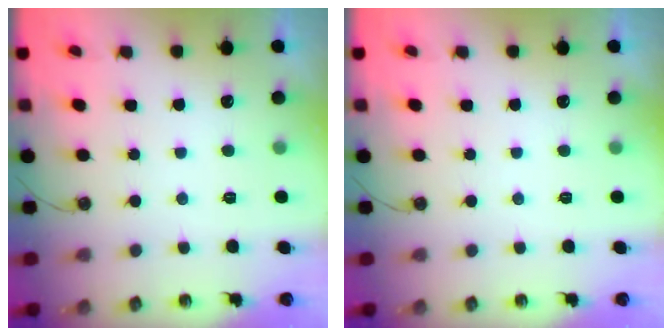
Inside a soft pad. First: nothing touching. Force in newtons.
{"total": 0.0}